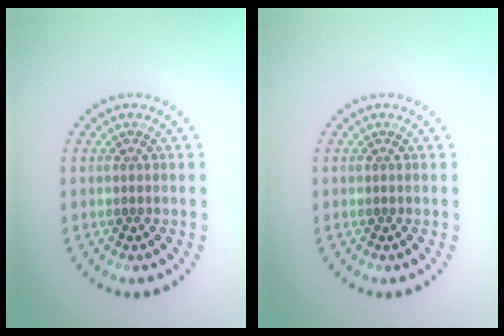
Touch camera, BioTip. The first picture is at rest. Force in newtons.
{"total": 0.0}